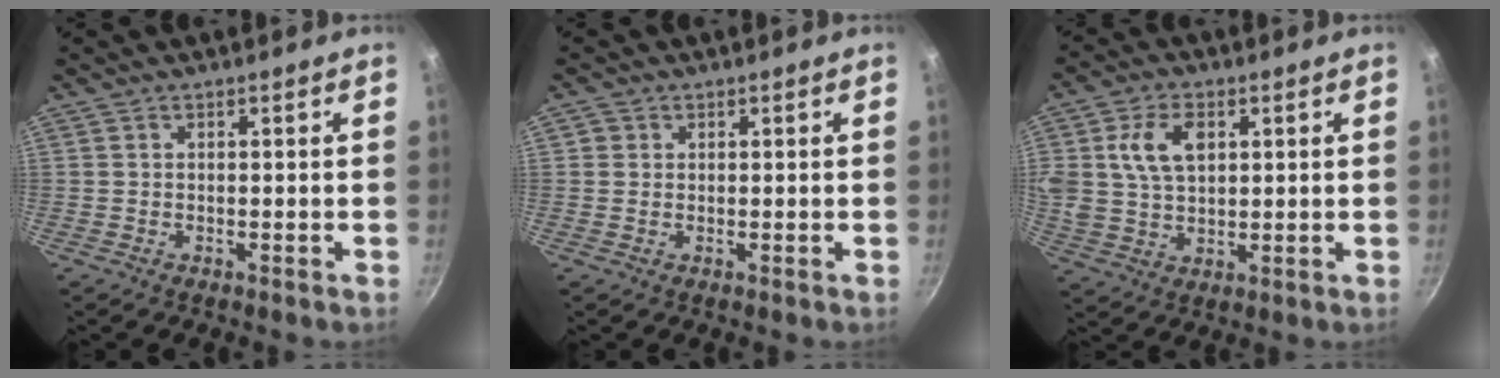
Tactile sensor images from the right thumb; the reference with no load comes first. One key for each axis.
{"total": 1.4, "fx": 0.3, "fy": 1.3, "fz": 0.3, "tx": 0.002, "ty": 0.000, "tz": 0.000}
{"total": 10.1, "fx": 2.9, "fy": 6.7, "fz": 7.0, "tx": -0.116, "ty": 0.000, "tz": 0.051}